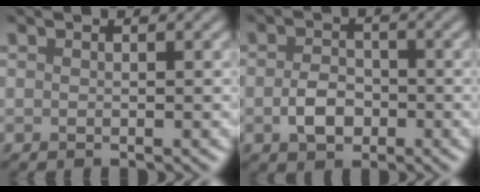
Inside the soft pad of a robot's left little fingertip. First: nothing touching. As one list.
[{"total": 3.0, "force": [-1.0, 2.1, 1.9], "torque": [-0.036, 0.000, -0.024]}]